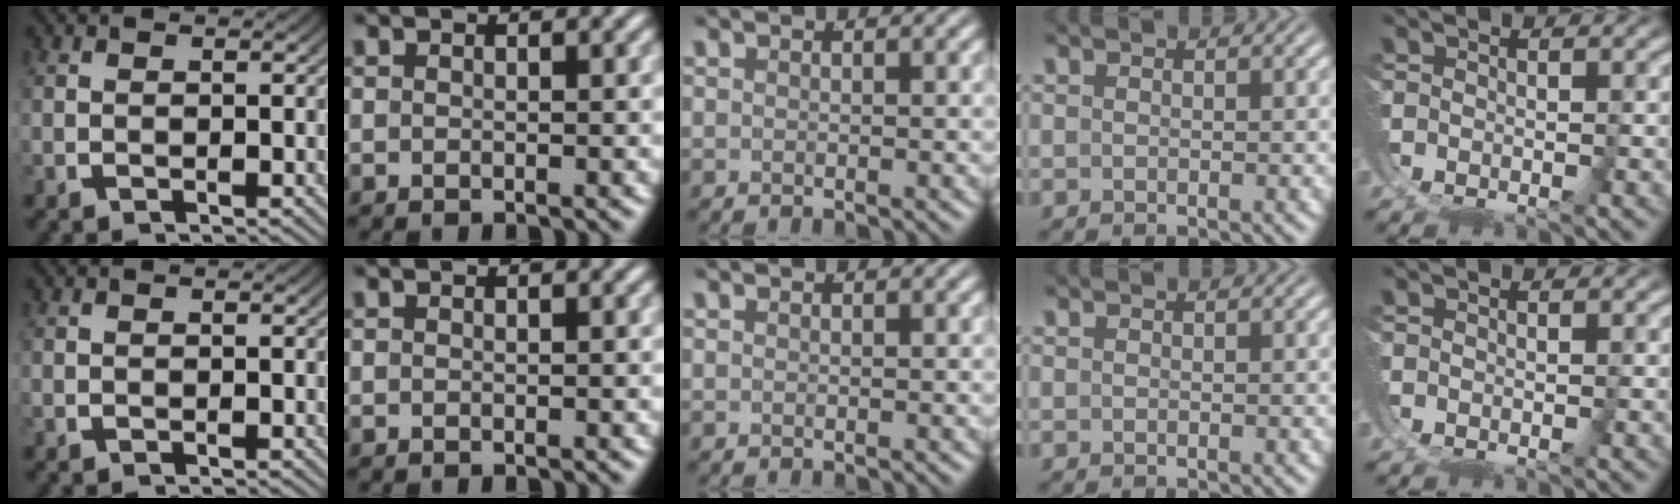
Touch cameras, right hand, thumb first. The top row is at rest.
{}